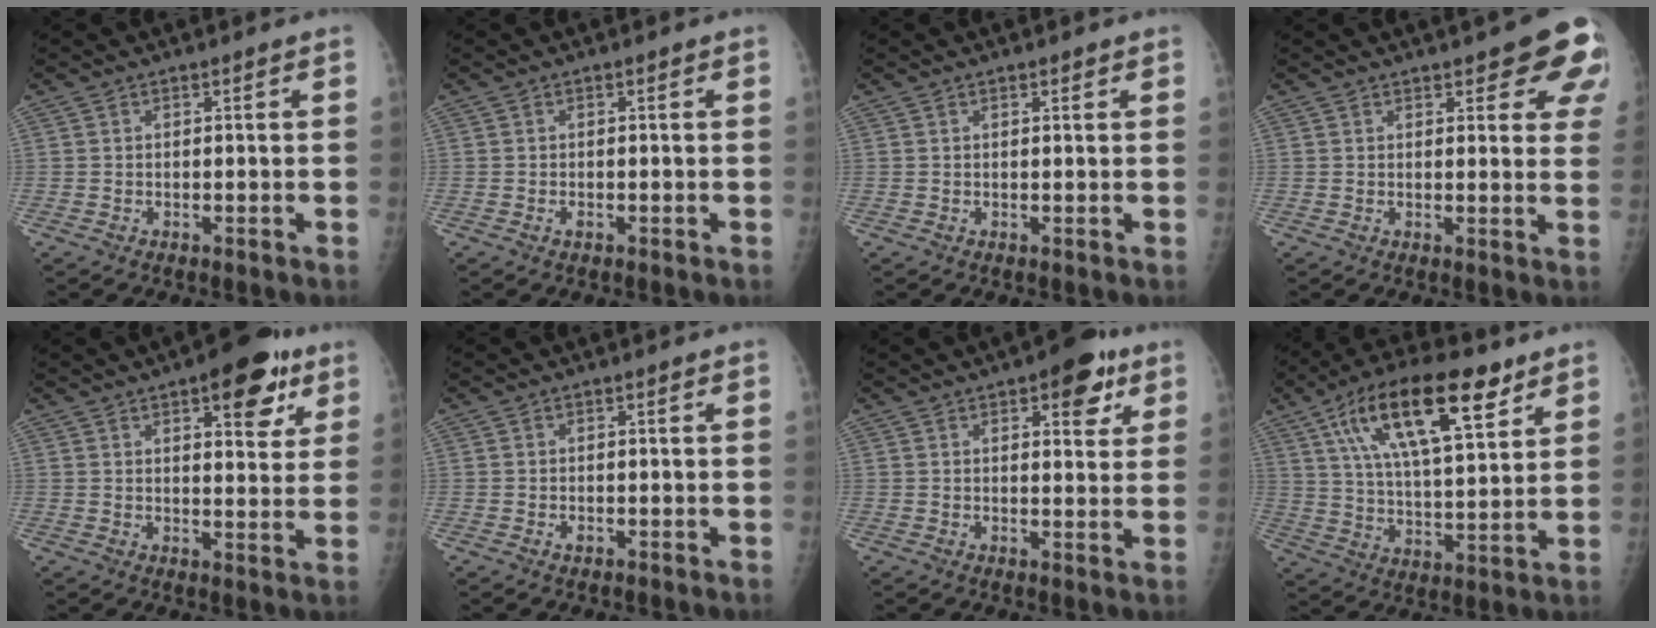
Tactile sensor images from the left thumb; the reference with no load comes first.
{"total": 0.8, "force": [-0.4, 0.4, 0.6], "torque": [-0.010, 0.000, -0.006]}
{"total": 0.9, "force": [0.6, 0.4, 0.6], "torque": [-0.007, -0.002, 0.007]}
{"total": 11.3, "force": [6.4, 4.1, 8.5], "torque": [-0.067, -0.023, 0.067]}
{"total": 11.6, "force": [6.1, 4.9, 8.6], "torque": [-0.074, -0.021, 0.074]}
{"total": 0.8, "force": [-0.3, 0.5, 0.5], "torque": [-0.007, -0.001, -0.005]}
{"total": 8.1, "force": [4.2, 3.7, 5.9], "torque": [-0.045, -0.013, 0.047]}
{"total": 20.8, "force": [10.6, 7.9, 16.1], "torque": [-0.255, -0.021, 0.180]}